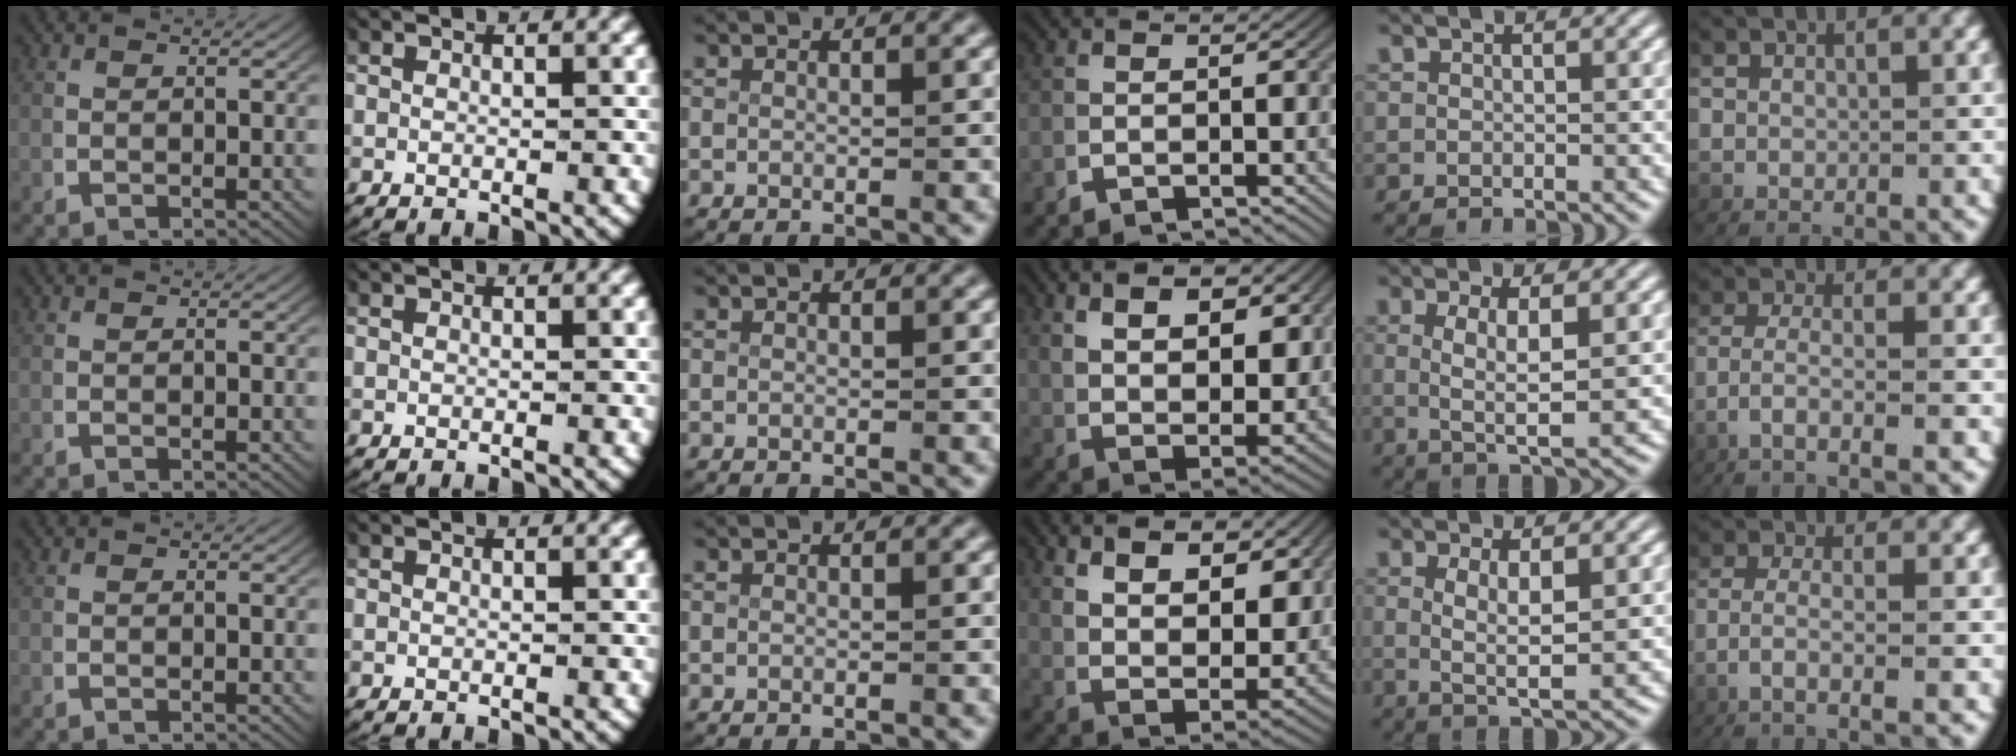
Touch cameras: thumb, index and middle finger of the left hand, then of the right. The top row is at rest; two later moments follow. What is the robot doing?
{"motion": "lift_and_place", "object": "towel"}